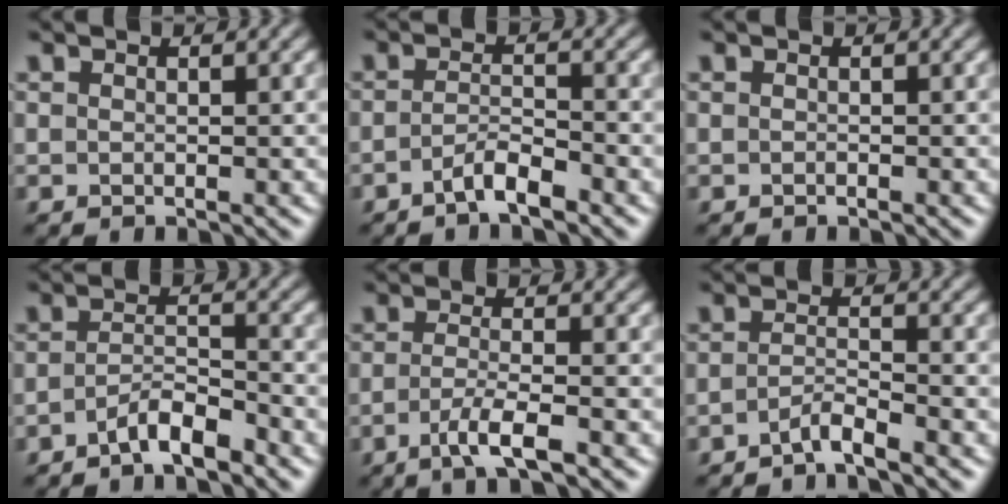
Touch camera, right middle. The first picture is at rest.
{"total": 2.4, "force": [-1.6, 0.5, 1.7], "torque": [-0.033, 0.007, -0.035]}
{"total": 0.0}
{"total": 2.9, "force": [-2.1, 0.7, 1.9], "torque": [-0.035, 0.008, -0.044]}
{"total": 3.3, "force": [-1.7, 0.6, 2.8], "torque": [-0.053, 0.000, -0.039]}
{"total": 2.0, "force": [-1.6, 0.1, 1.1], "torque": [-0.022, 0.003, -0.038]}